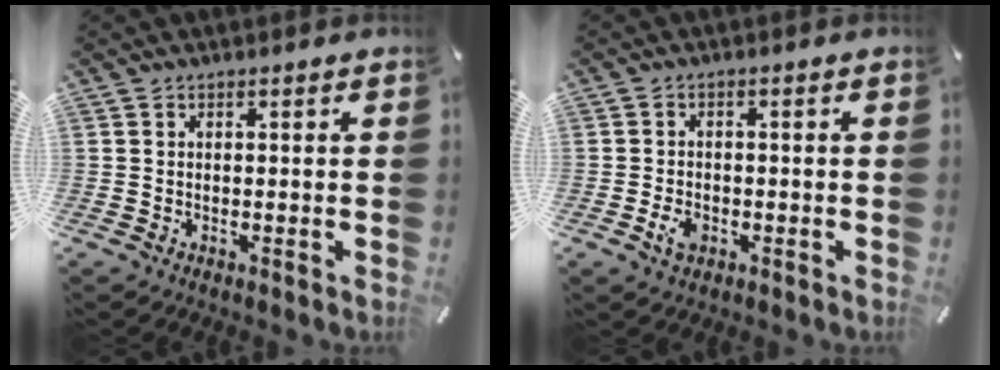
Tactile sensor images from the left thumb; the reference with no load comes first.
{"total": 3.2, "force": [-1.4, 2.2, 1.8], "torque": [-0.044, 0.002, -0.028]}